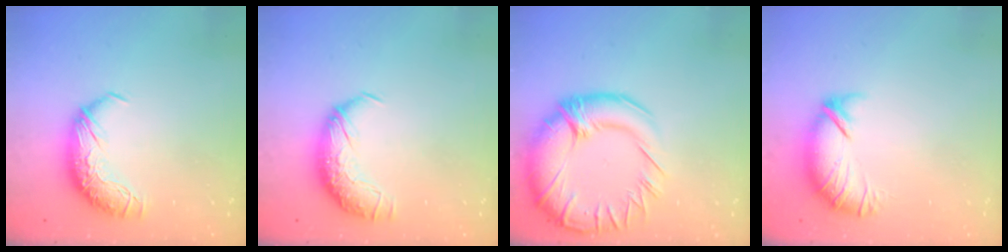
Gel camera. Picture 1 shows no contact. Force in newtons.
{"total": 1.7, "press": 0.6, "slide": 1.6}
{"total": 12.7, "press": 11.4, "slide": 5.6}
{"total": 4.1, "press": 3.8, "slide": 1.5}